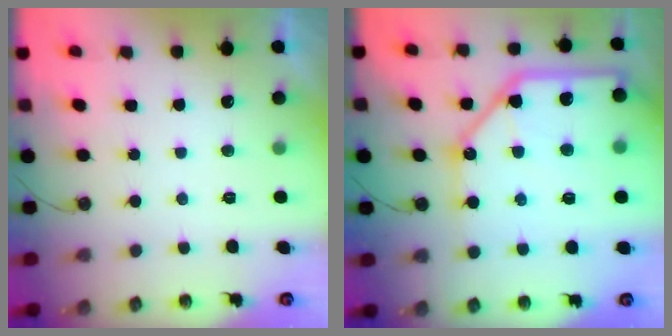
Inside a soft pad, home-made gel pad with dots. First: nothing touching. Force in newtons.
{"total": 21.5, "press": 21.3, "slide": 2.4}